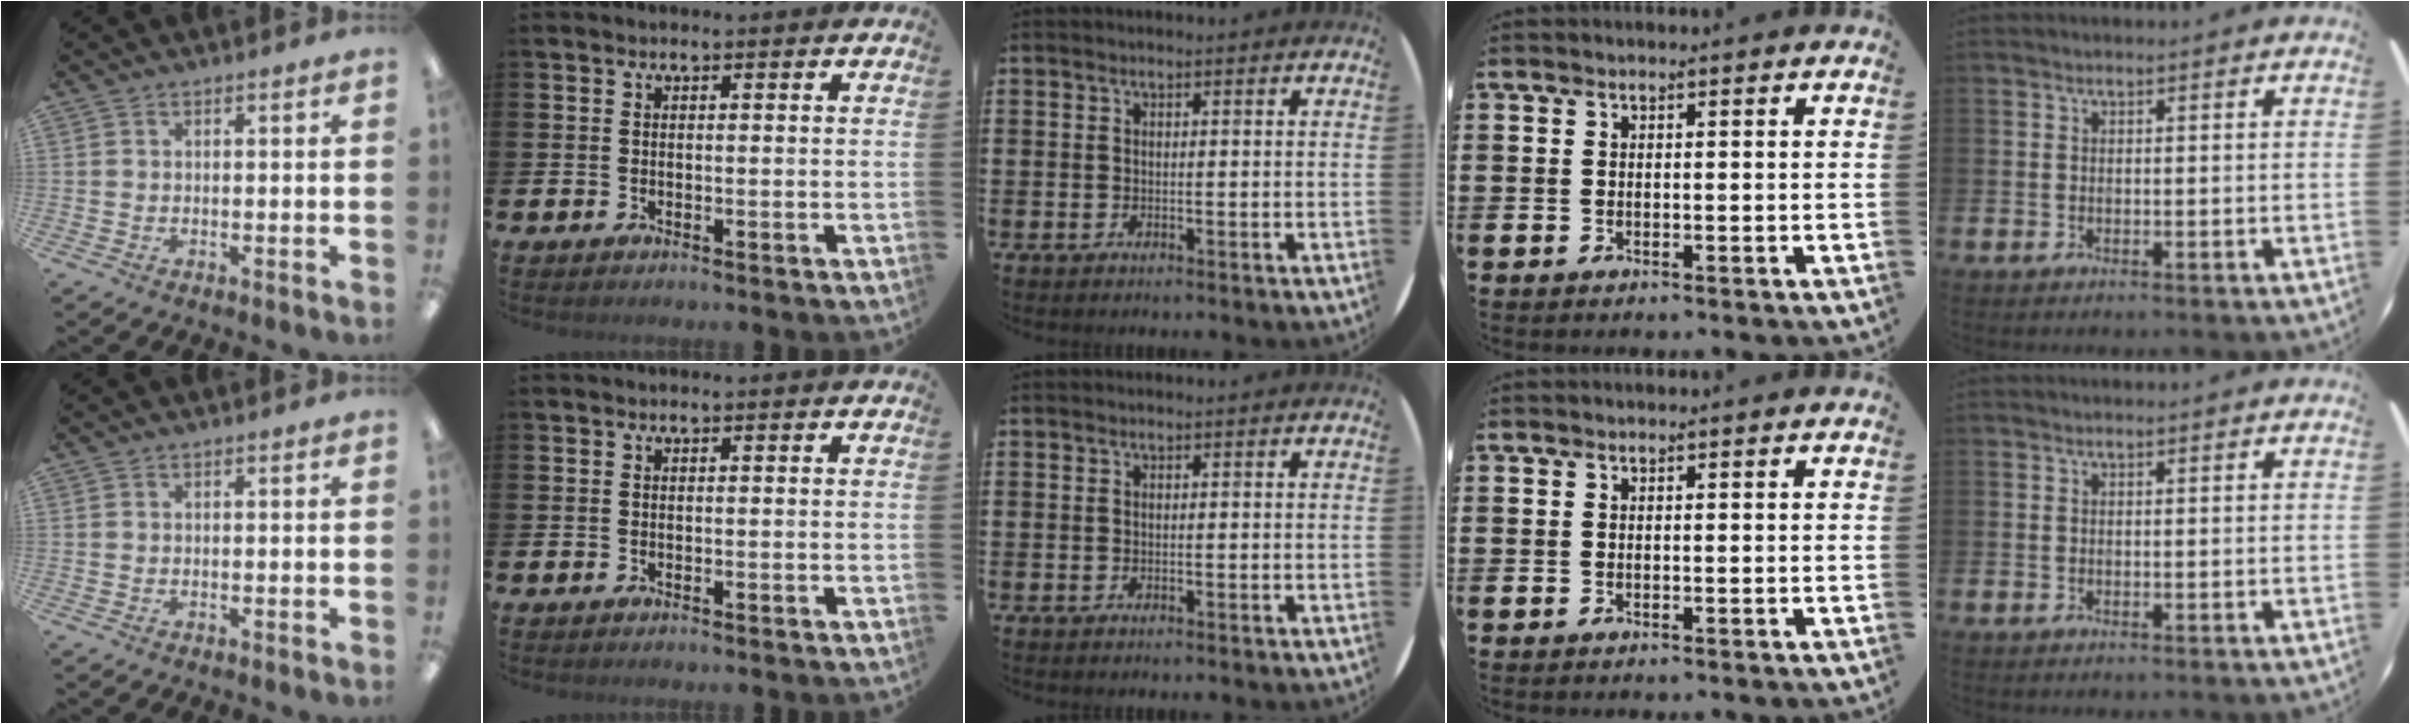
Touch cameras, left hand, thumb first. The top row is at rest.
{}